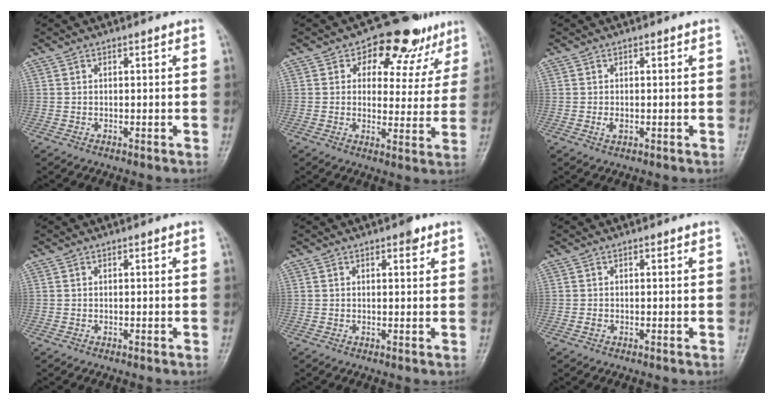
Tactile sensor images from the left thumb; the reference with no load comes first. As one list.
[{"total": 12.8, "force": [8.1, 8.1, 5.8], "torque": [-0.013, -0.030, 0.093]}, {"total": 1.4, "force": [-0.2, 0.9, 1.0], "torque": [-0.017, -0.002, -0.004]}, {"total": 0.0}, {"total": 2.1, "force": [1.3, 1.0, 1.4], "torque": [-0.012, -0.004, 0.015]}, {"total": 0.6, "force": [-0.1, 0.5, 0.3], "torque": [-0.003, 0.000, -0.004]}]